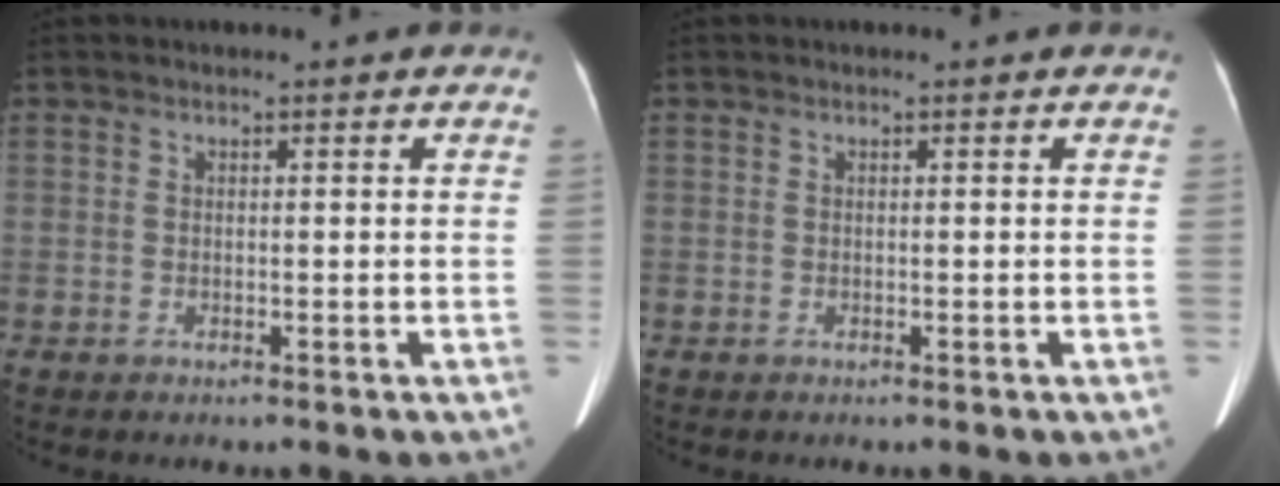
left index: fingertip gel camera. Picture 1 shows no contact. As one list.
[{"total": 0.0}]